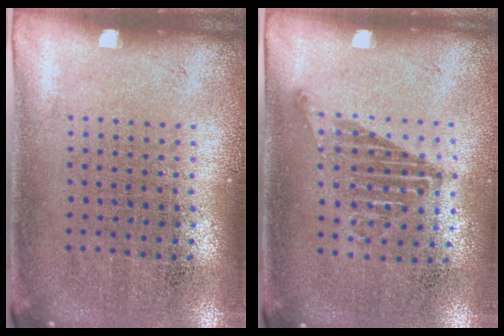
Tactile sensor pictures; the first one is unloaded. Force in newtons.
{"total": 1.1, "press": 1.0, "slide": 0.4}